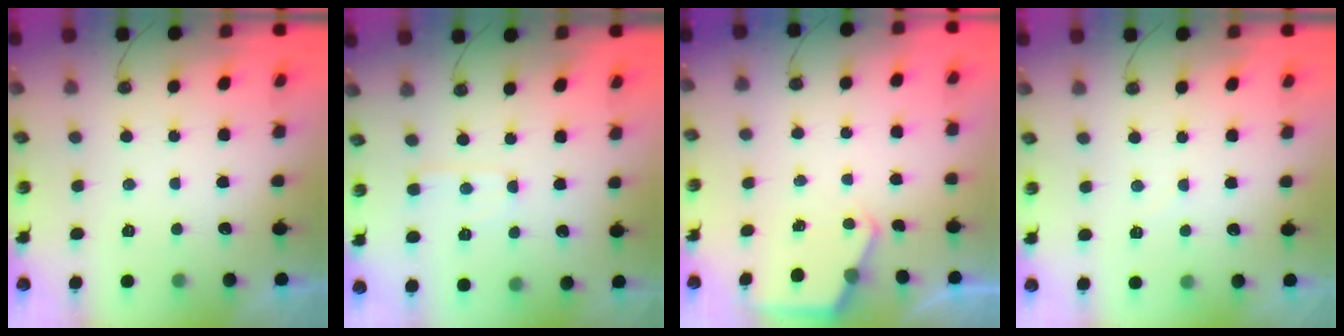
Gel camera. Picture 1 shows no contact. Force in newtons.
{"total": 5.2, "press": 5.1, "slide": 0.7}
{"total": 3.2, "press": 3.2, "slide": 0.5}
{"total": 2.9, "press": 2.9, "slide": 0.5}